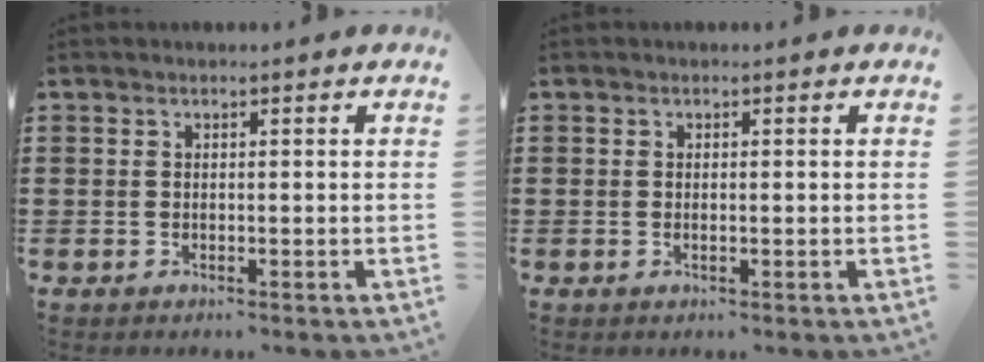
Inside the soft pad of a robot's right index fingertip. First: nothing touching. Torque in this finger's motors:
{"motor_torque": [1.07, 1.06, 0.03, 0.00]}